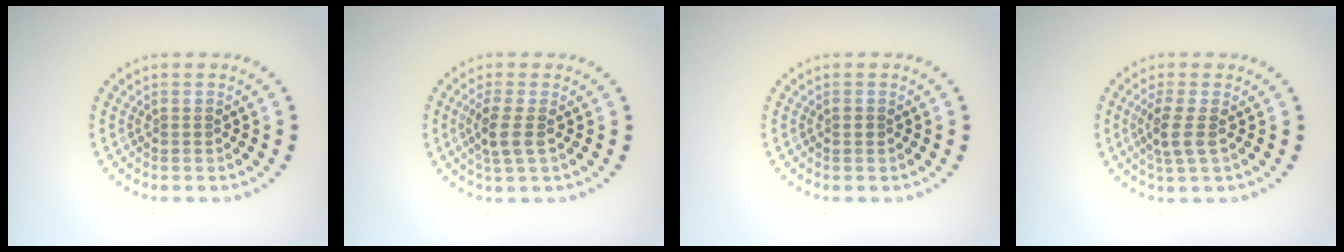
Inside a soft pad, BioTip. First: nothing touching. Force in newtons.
{"total": 2.4, "press": 2.2, "slide": 1.1}
{"total": 0.6, "press": 0.6, "slide": 0.1}
{"total": 2.4, "press": 2.1, "slide": 1.3}